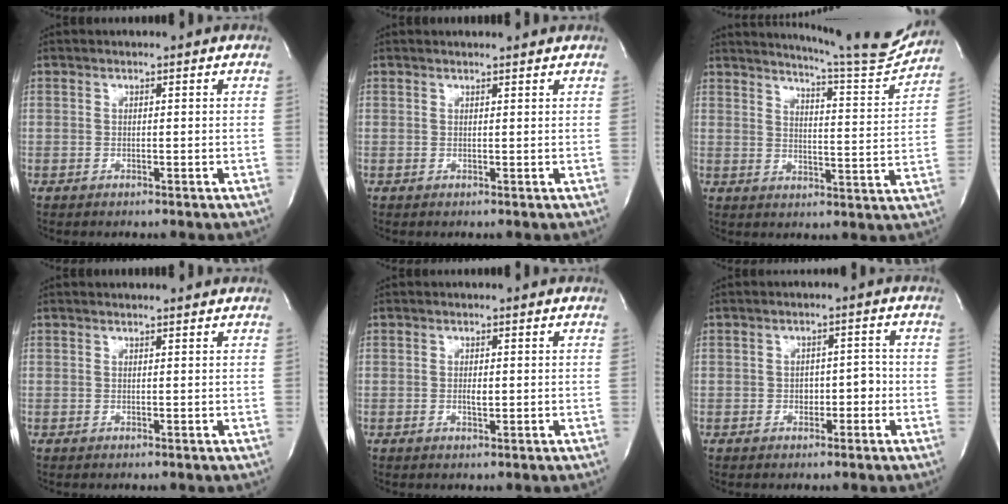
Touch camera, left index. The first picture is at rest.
{"total": 2.1, "force": [2.0, 0.1, 0.2], "torque": [-0.008, 0.001, 0.019]}
{"total": 13.5, "force": [13.0, -0.5, 3.5], "torque": [-0.057, -0.060, 0.160]}
{"total": 2.0, "force": [1.9, 0.1, 0.2], "torque": [-0.008, 0.002, 0.018]}
{"total": 1.2, "force": [-0.3, 0.4, 1.1], "torque": [-0.020, -0.005, -0.004]}
{"total": 3.0, "force": [-1.1, 1.9, 2.0], "torque": [-0.022, 0.011, -0.015]}